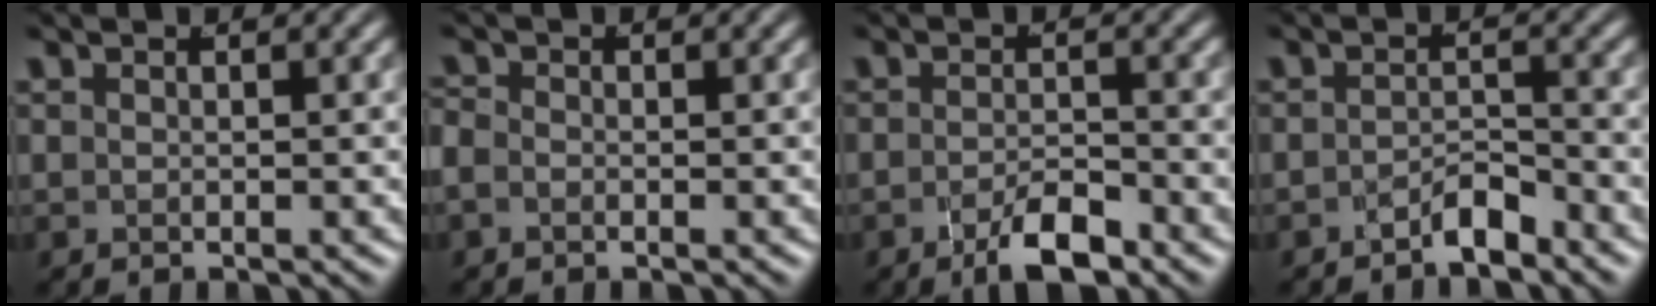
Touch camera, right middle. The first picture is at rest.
{"total": 1.8, "force": [-0.6, 1.5, 0.7], "torque": [-0.024, -0.008, -0.013]}
{"total": 3.6, "force": [-2.7, 0.7, 2.3], "torque": [-0.031, -0.005, -0.048]}
{"total": 2.6, "force": [-2.3, 0.5, 0.9], "torque": [-0.006, -0.001, -0.043]}